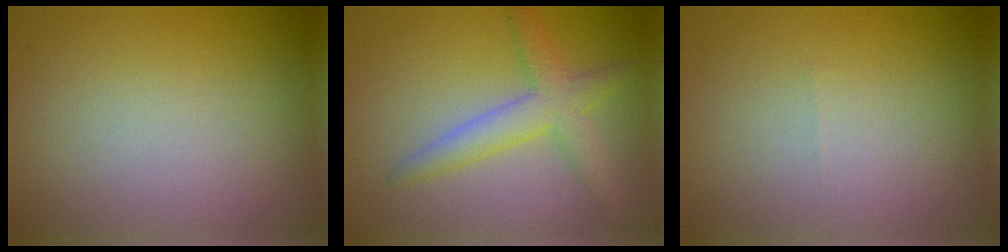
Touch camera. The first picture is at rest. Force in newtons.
{"total": 3.6, "press": 3.6, "slide": 0.1}
{"total": 0.0}